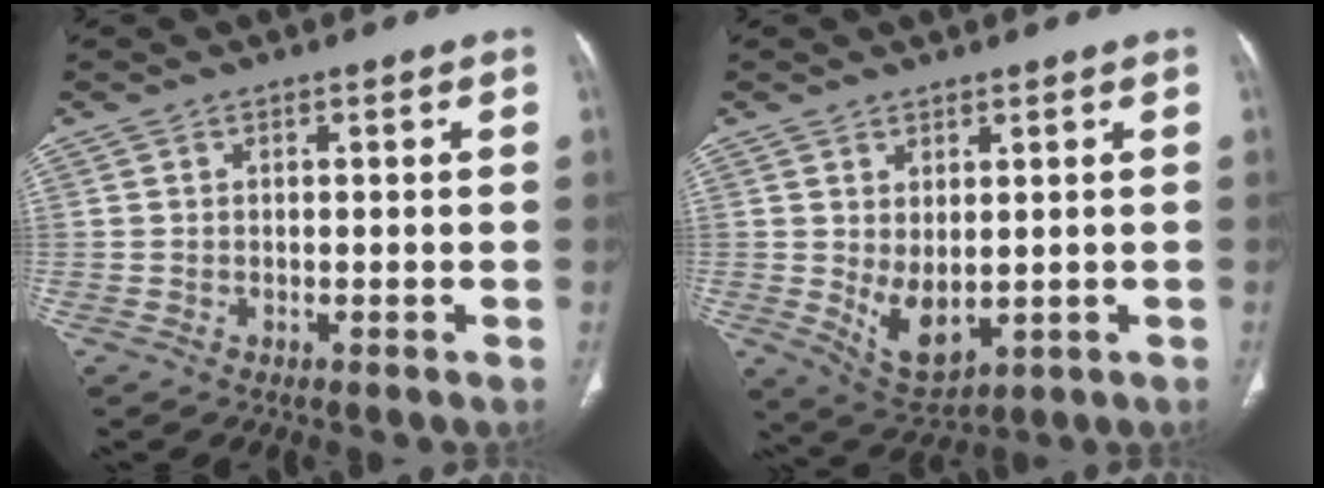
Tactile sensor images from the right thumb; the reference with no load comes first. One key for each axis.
{"total": 7.5, "fx": -0.2, "fy": 4.2, "fz": 6.2, "tx": -0.095, "ty": -0.013, "tz": 0.022}